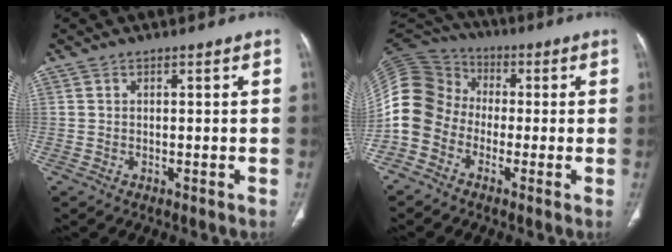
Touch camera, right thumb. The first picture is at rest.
{"total": 13.5, "force": [-3.5, 11.4, 6.3], "torque": [-0.128, 0.057, -0.080]}